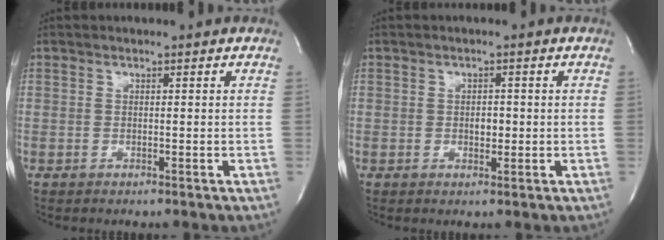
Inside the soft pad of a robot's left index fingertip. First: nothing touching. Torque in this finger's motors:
{"motor_torque": [0.10, 0.04, 0.00, 0.02]}